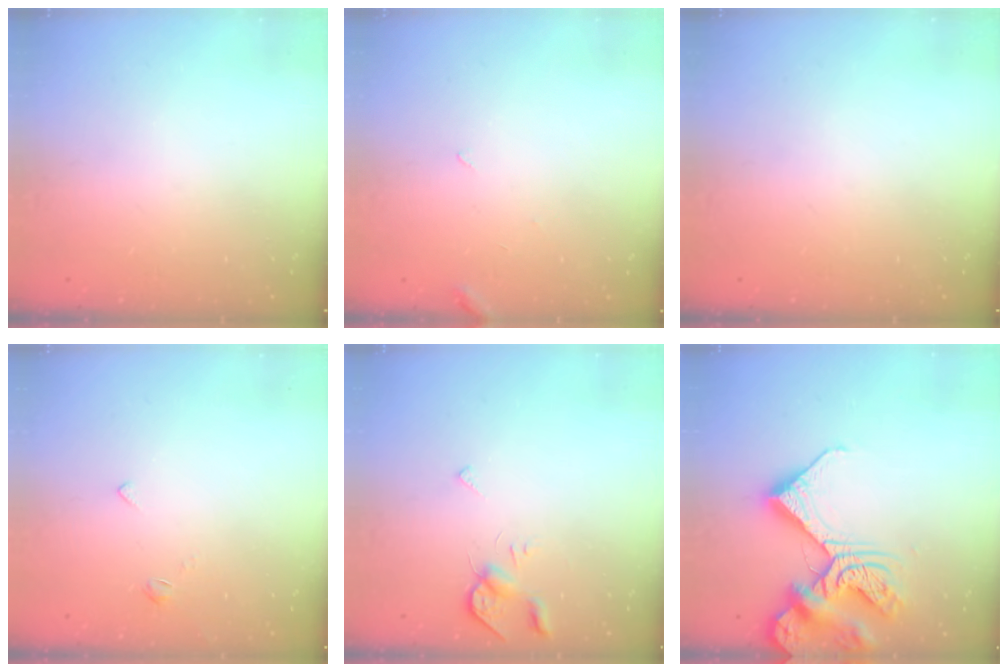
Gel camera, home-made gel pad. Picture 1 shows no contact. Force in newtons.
{"total": 3.0, "press": 3.0, "slide": 0.2}
{"total": 0.0}
{"total": 2.2, "press": 2.2, "slide": 0.5}
{"total": 5.5, "press": 5.4, "slide": 0.7}
{"total": 14.8, "press": 14.7, "slide": 1.6}